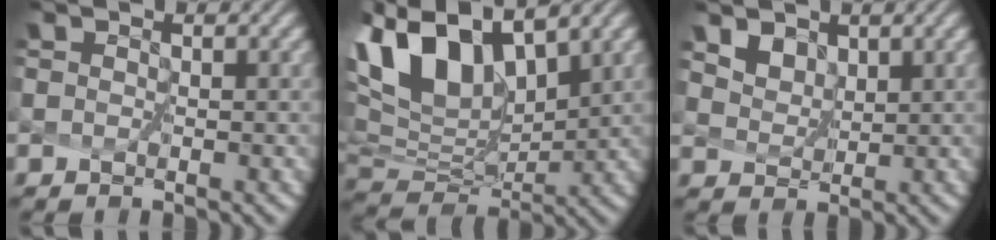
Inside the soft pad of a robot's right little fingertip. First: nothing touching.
{"total": 9.7, "force": [5.5, 5.0, 6.3], "torque": [-0.142, 0.006, 0.108]}
{"total": 5.0, "force": [3.8, 2.7, 1.7], "torque": [-0.062, -0.005, 0.073]}